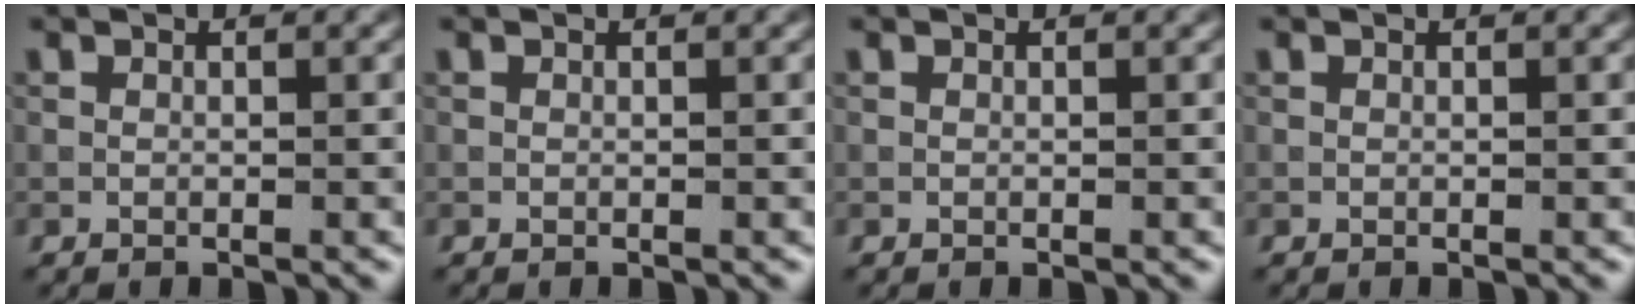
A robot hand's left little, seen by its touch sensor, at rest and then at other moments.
{"total": 0.0}
{"total": 0.0}
{"total": 0.0}